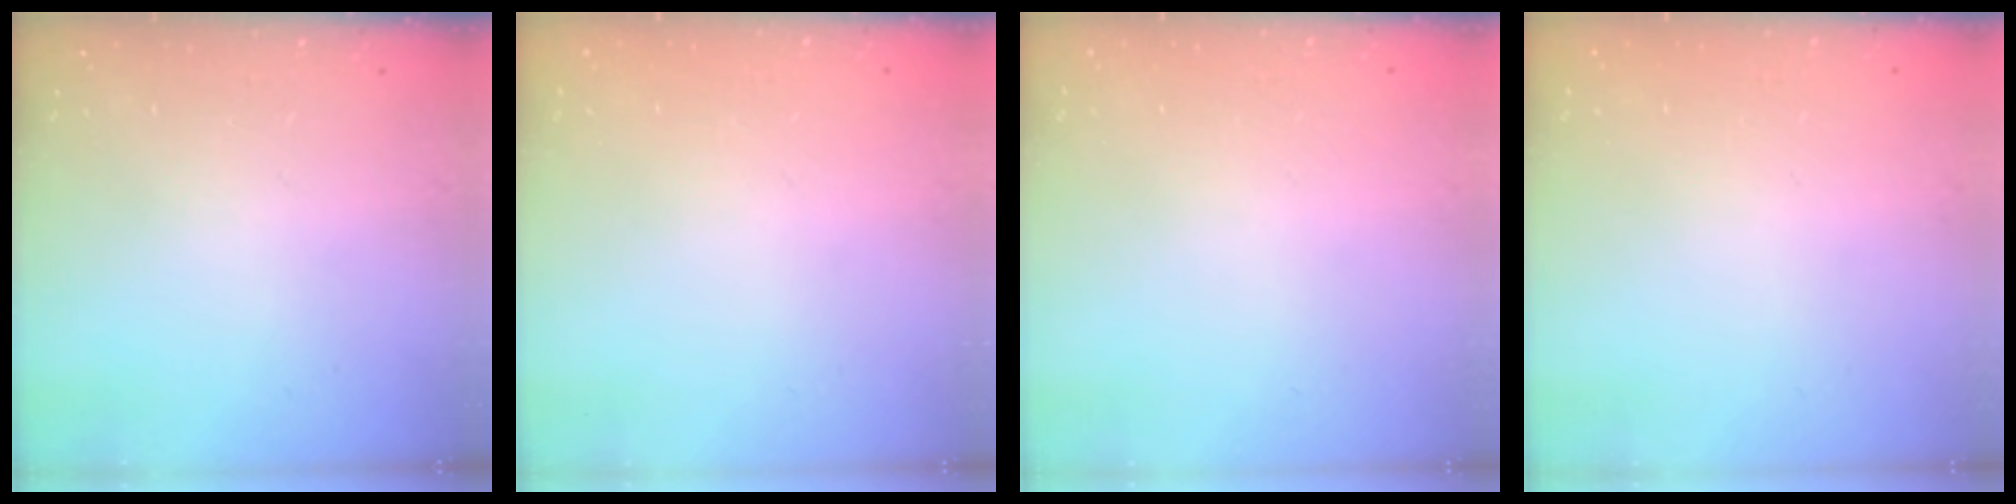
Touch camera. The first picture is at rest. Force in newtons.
{"total": 0.0}
{"total": 0.0}
{"total": 0.0}